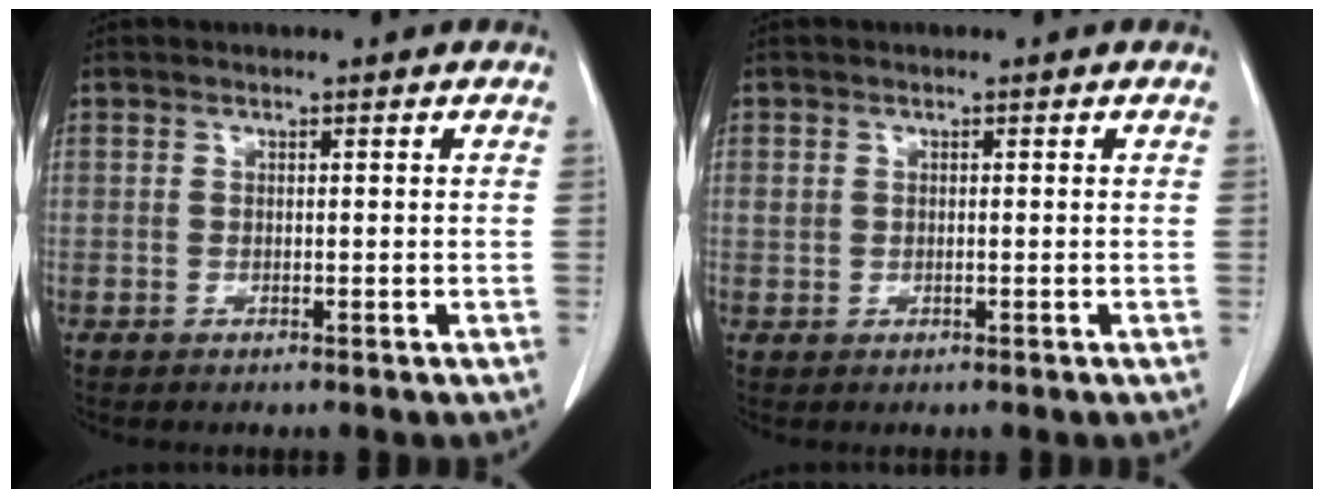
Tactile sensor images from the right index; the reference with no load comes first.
{"total": 1.3, "force": [0.1, 1.0, 0.9], "torque": [-0.020, 0.010, 0.006]}